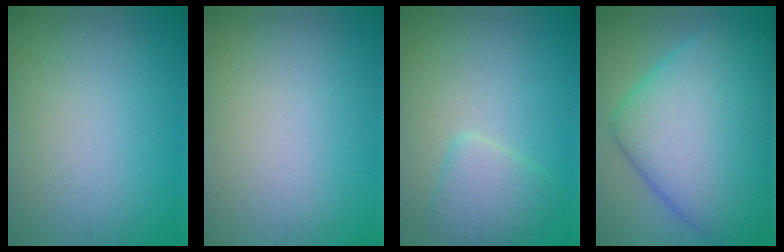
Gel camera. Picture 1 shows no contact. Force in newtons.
{"total": 0.0}
{"total": 2.6, "press": 2.6, "slide": 0.3}
{"total": 15.0, "press": 15.0, "slide": 0.1}